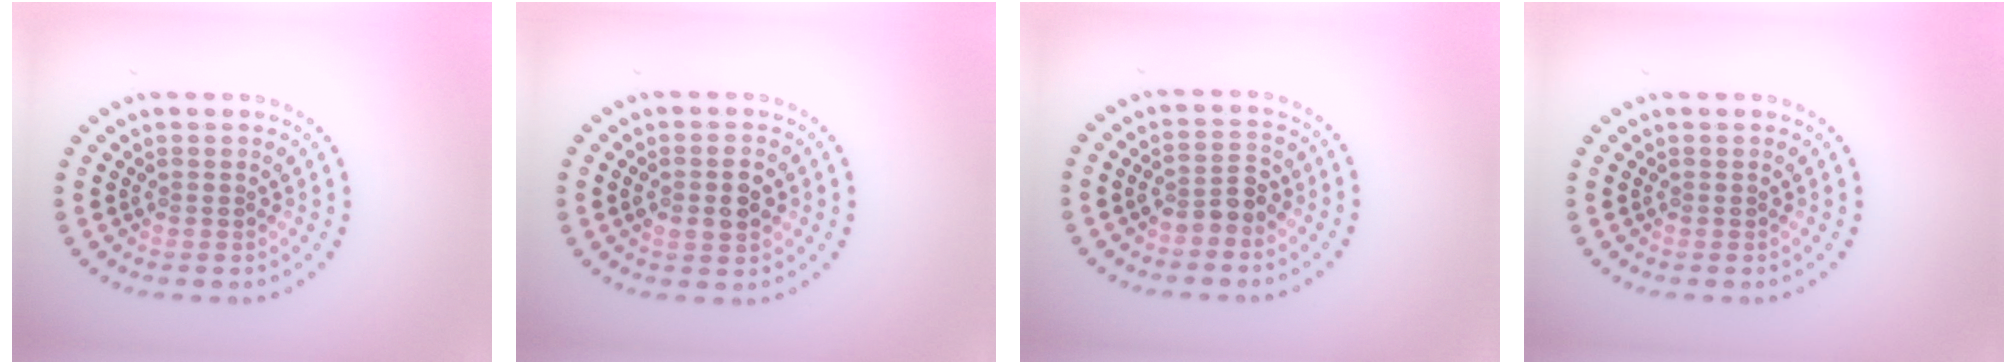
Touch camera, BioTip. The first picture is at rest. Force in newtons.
{"total": 2.5, "press": 2.5, "slide": 0.3}
{"total": 2.6, "press": 2.4, "slide": 0.9}
{"total": 0.0}